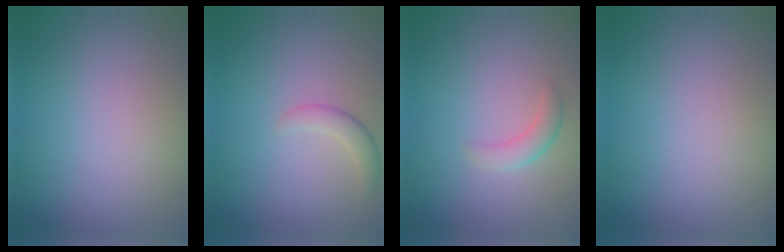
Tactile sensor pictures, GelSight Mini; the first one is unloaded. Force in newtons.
{"total": 1.9, "press": 1.9, "slide": 0.2}
{"total": 1.7, "press": 1.7, "slide": 0.1}
{"total": 0.0}